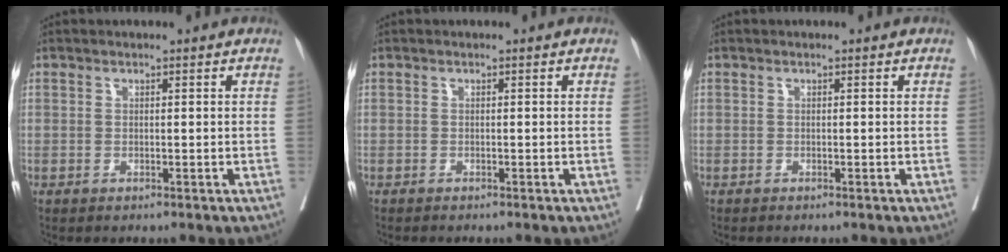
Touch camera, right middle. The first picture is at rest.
{"total": 1.2, "force": [-1.1, -0.1, 0.5], "torque": [-0.010, -0.002, -0.015]}
{"total": 1.0, "force": [-0.9, 0.0, 0.4], "torque": [-0.008, -0.002, -0.013]}